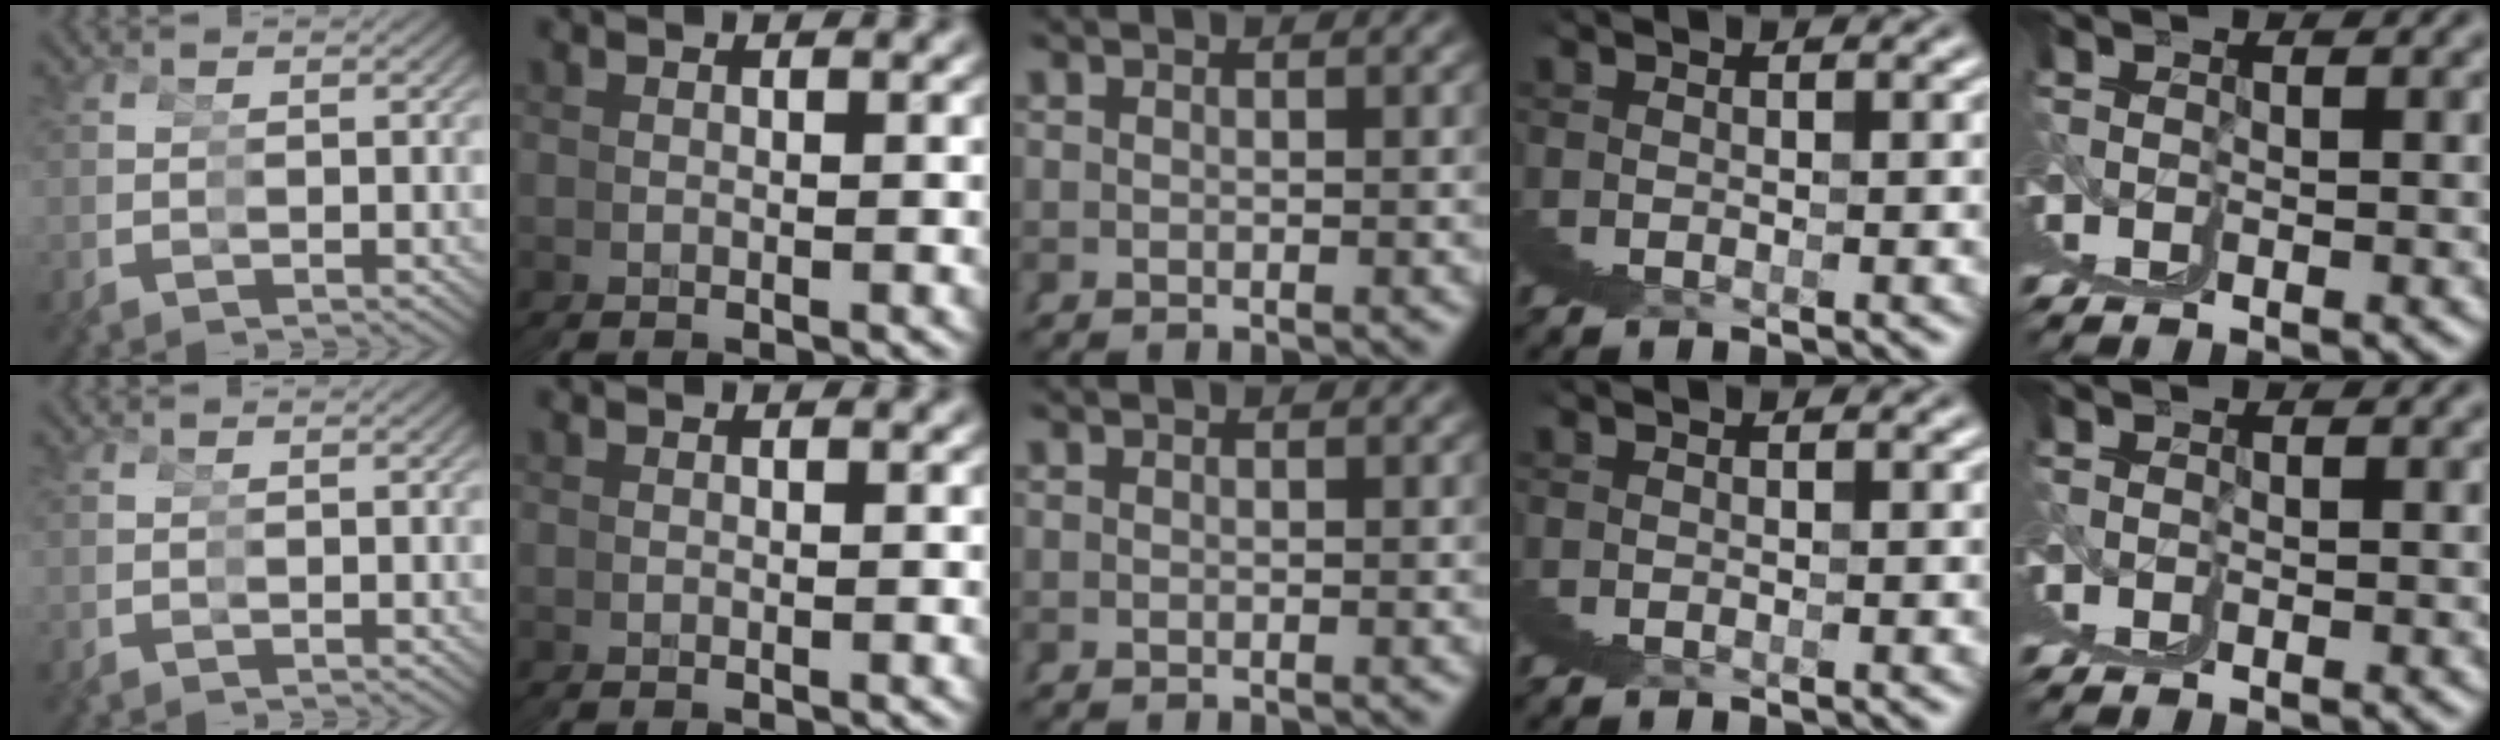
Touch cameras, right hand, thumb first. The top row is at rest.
{}